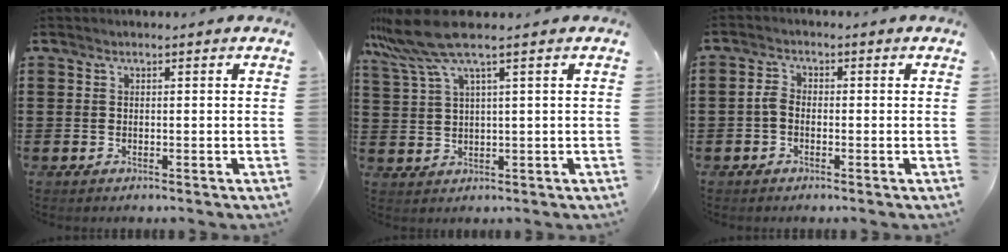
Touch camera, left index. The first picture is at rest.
{"total": 7.3, "force": [4.5, 0.4, 5.7], "torque": [-0.145, -0.019, 0.076]}
{"total": 2.2, "force": [-0.8, 1.4, 1.6], "torque": [-0.046, 0.001, -0.020]}